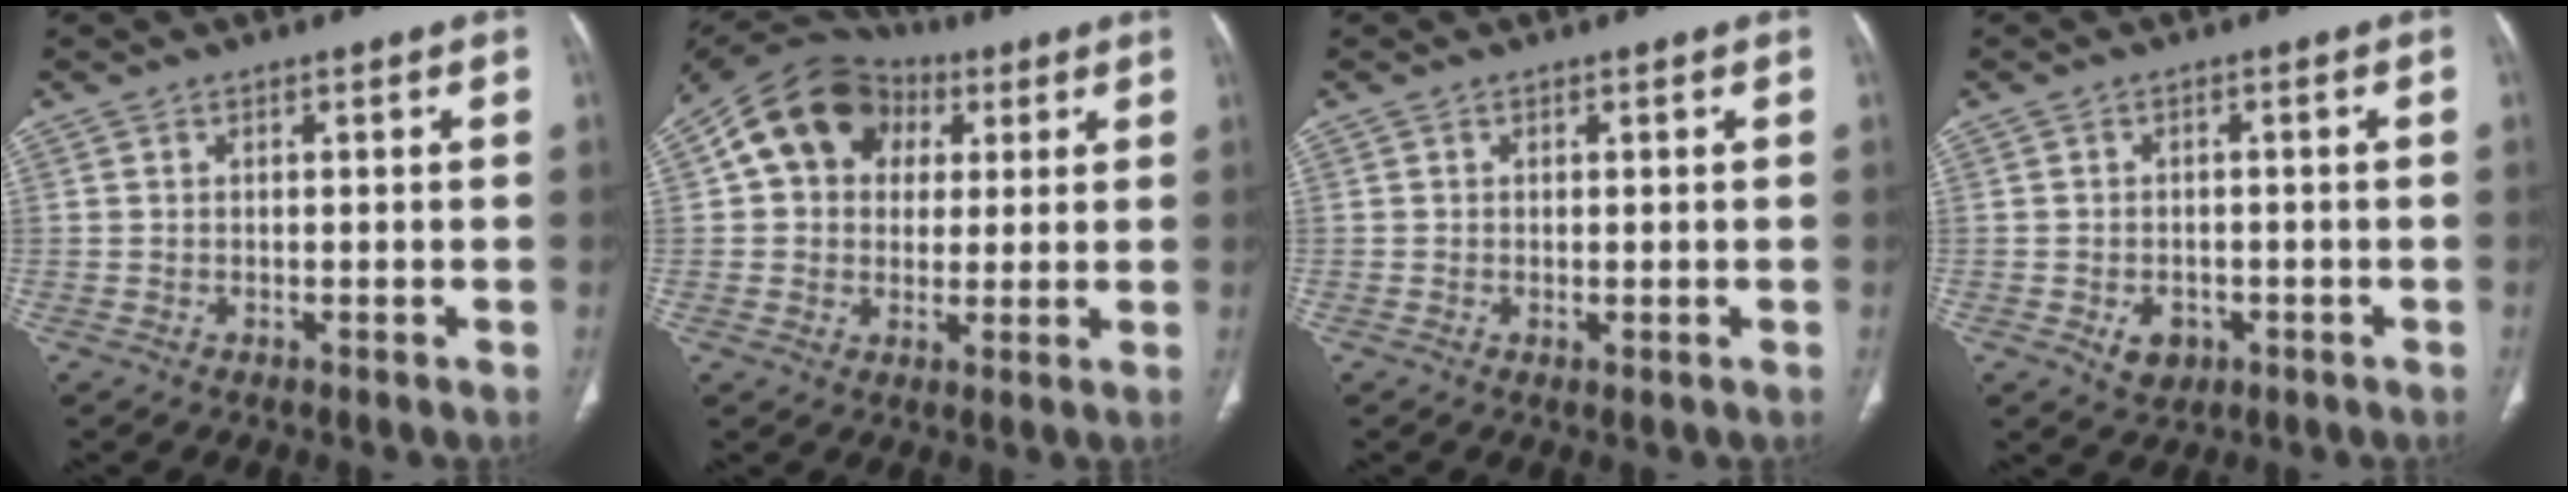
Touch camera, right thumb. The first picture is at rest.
{"total": 14.7, "force": [4.1, 11.9, 7.6], "torque": [-0.108, 0.022, 0.062]}
{"total": 0.7, "force": [-0.1, 0.3, 0.6], "torque": [-0.015, -0.004, -0.001]}
{"total": 4.0, "force": [-1.5, 3.0, 2.2], "torque": [-0.023, 0.005, -0.013]}